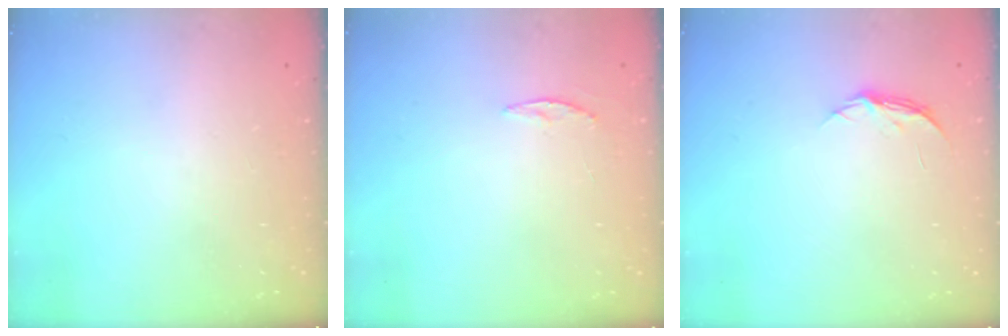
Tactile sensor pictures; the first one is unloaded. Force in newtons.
{"total": 3.3, "press": 3.3, "slide": 0.4}
{"total": 4.5, "press": 4.5, "slide": 0.5}